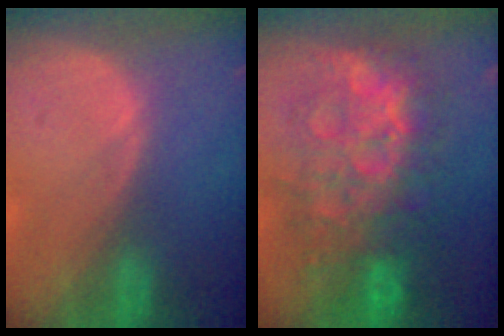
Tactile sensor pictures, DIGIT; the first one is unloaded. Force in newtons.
{"total": 11.8, "press": 11.8, "slide": 1.2}